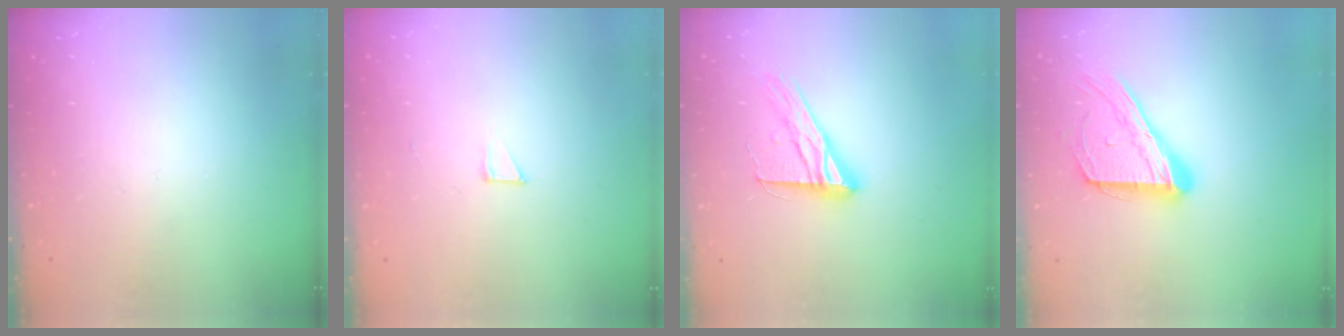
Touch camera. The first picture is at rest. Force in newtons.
{"total": 2.6, "press": 2.6, "slide": 0.1}
{"total": 14.0, "press": 14.0, "slide": 1.0}
{"total": 15.8, "press": 15.7, "slide": 1.0}